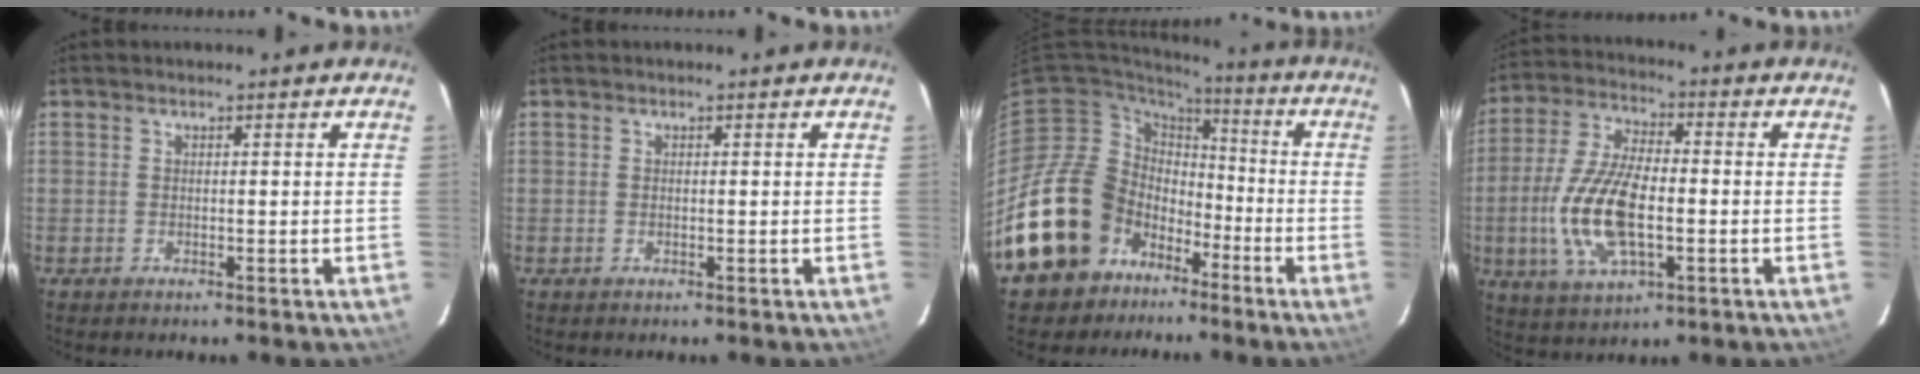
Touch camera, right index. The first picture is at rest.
{"total": 0.0}
{"total": 19.2, "force": [-9.9, 14.8, 7.0], "torque": [-0.168, 0.030, -0.152]}
{"total": 15.0, "force": [-2.9, 6.4, 13.3], "torque": [-0.283, -0.002, -0.053]}